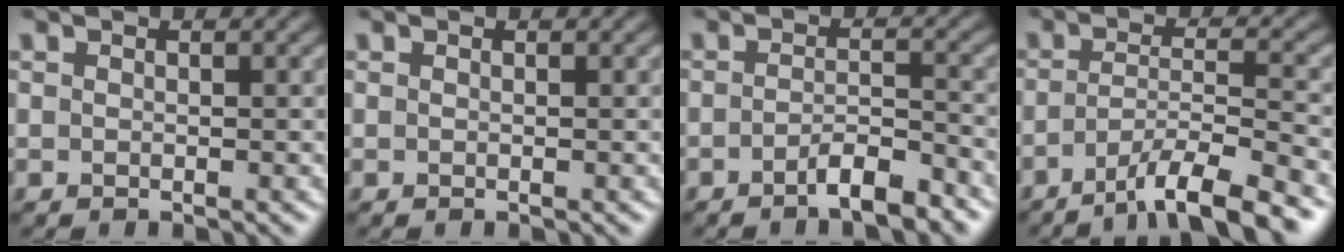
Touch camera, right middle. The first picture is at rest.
{"total": 0.0}
{"total": 3.3, "force": [-2.2, 0.7, 2.3], "torque": [-0.038, 0.005, -0.043]}
{"total": 7.4, "force": [-5.0, 1.6, 5.3], "torque": [-0.075, 0.001, -0.083]}